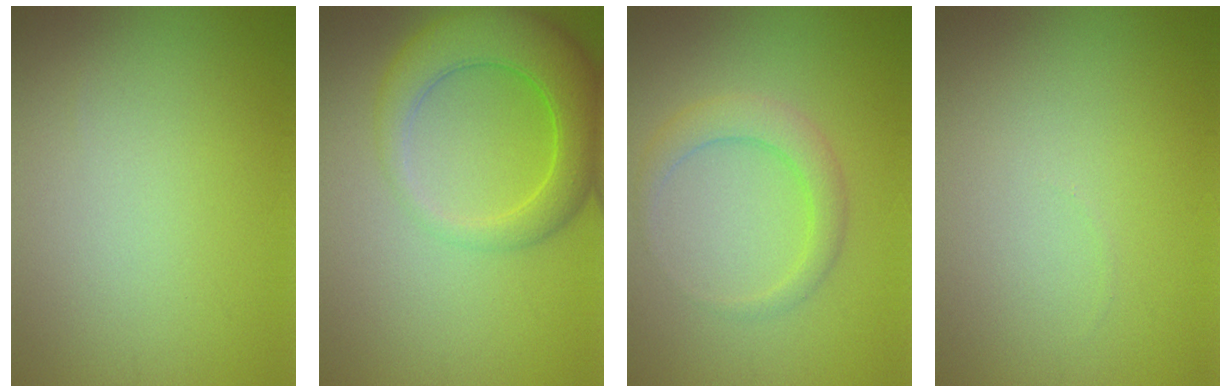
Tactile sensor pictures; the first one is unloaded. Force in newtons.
{"total": 6.4, "press": 6.4, "slide": 0.4}
{"total": 2.8, "press": 2.8, "slide": 0.1}
{"total": 0.0}